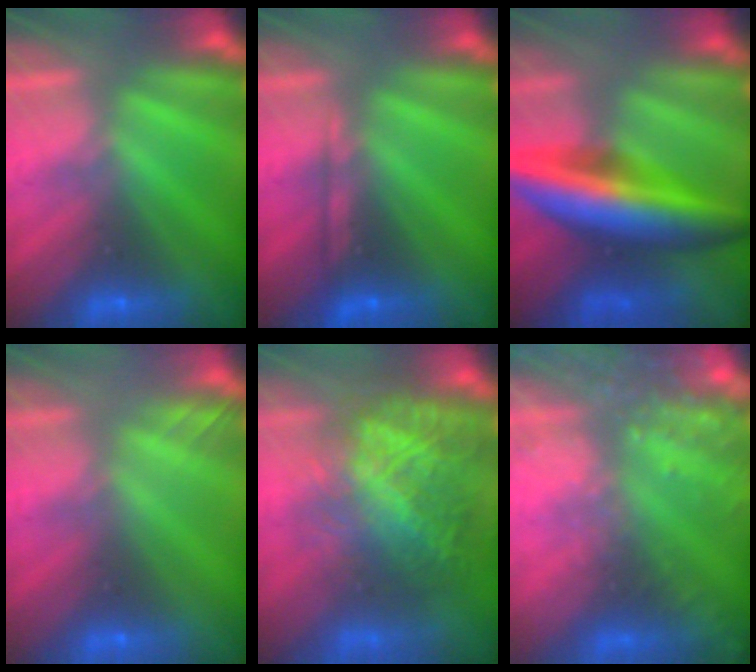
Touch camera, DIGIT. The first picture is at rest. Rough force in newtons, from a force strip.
{"total": 2.1}
{"total": 9.6}
{"total": 2.1}
{"total": 7.2}
{"total": 8.6}